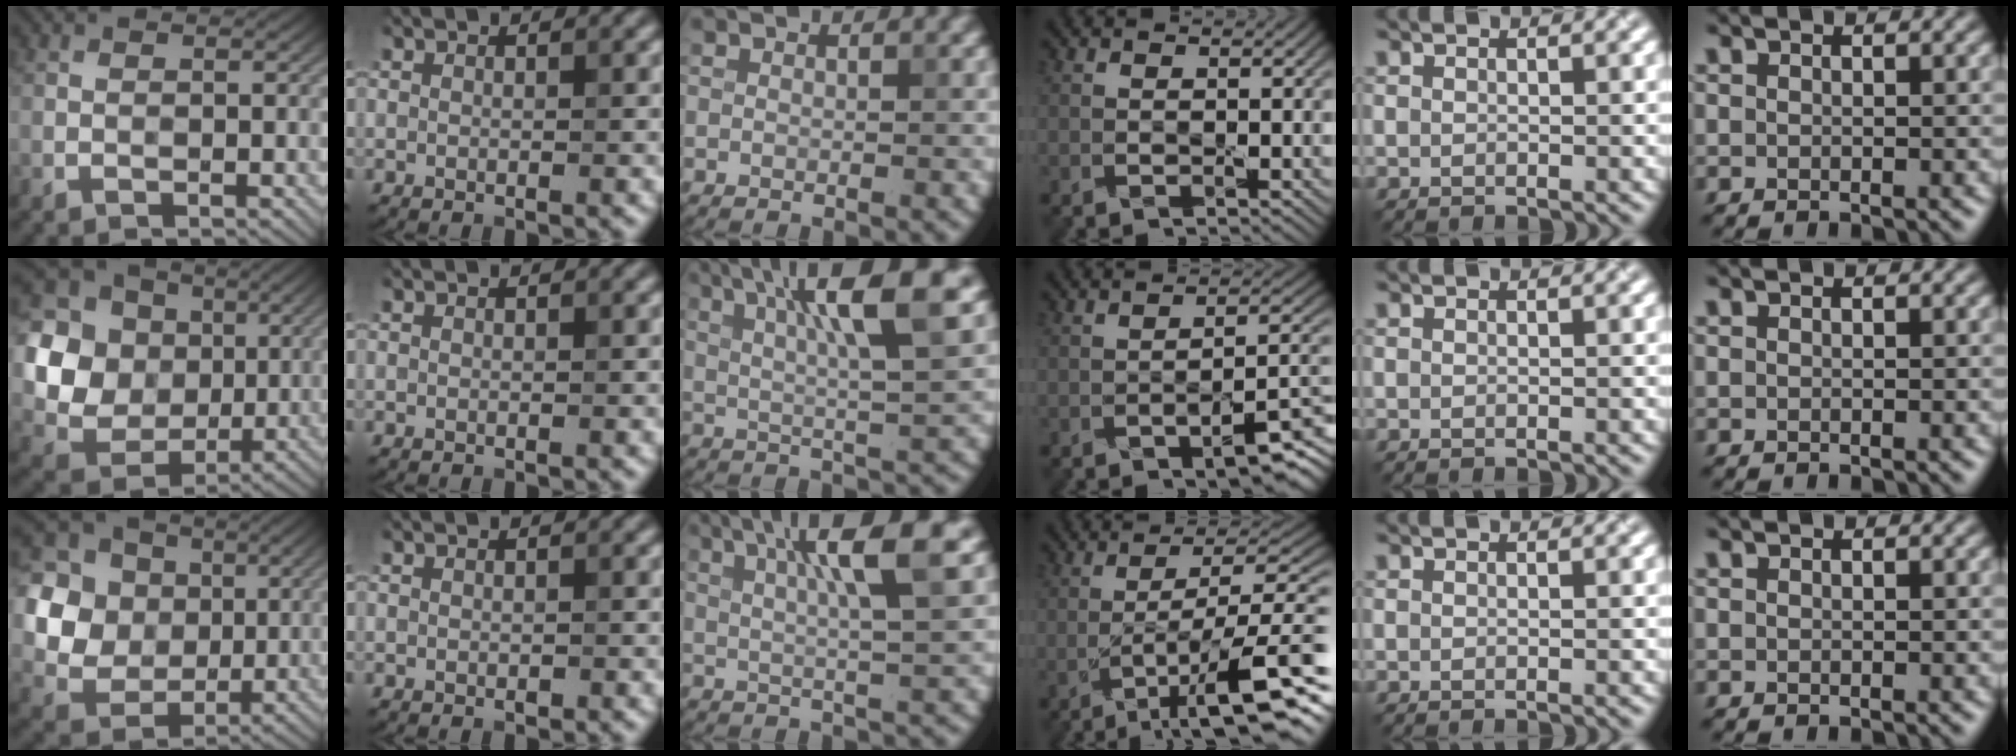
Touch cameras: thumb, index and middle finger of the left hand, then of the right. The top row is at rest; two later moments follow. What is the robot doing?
{"motion": "peel", "object": "lint roller sheet"}